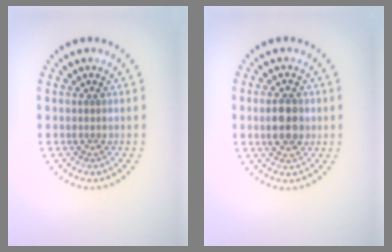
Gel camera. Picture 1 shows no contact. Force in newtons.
{"total": 3.6, "press": 3.6, "slide": 0.1}